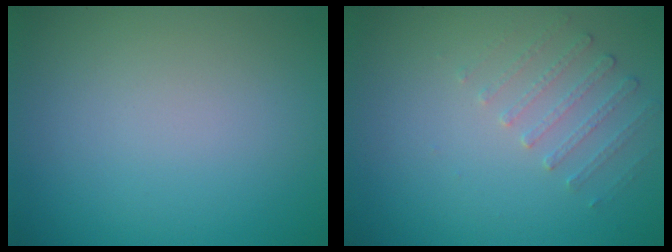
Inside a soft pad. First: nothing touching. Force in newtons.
{"total": 1.5, "press": 1.0, "slide": 1.1}